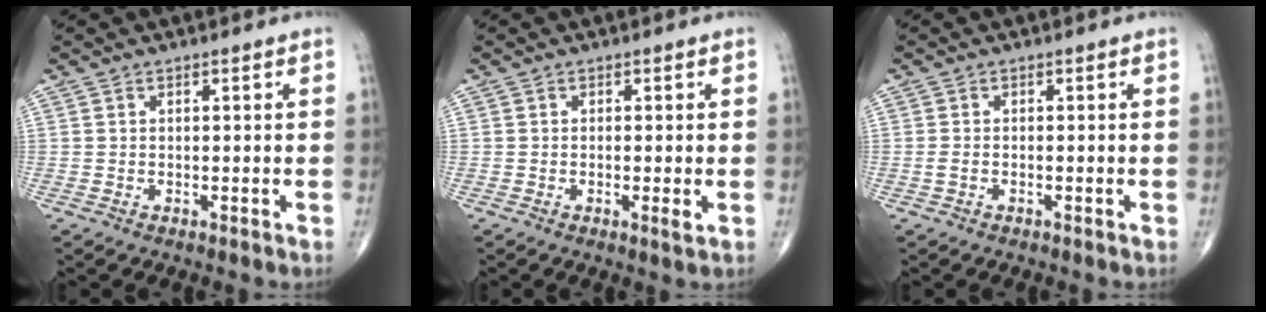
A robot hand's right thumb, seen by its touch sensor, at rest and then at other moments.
{"total": 1.6, "force": [-0.3, 0.2, 1.6], "torque": [-0.031, -0.007, -0.008]}
{"total": 1.0, "force": [-0.3, 0.6, 0.8], "torque": [-0.022, 0.003, -0.007]}